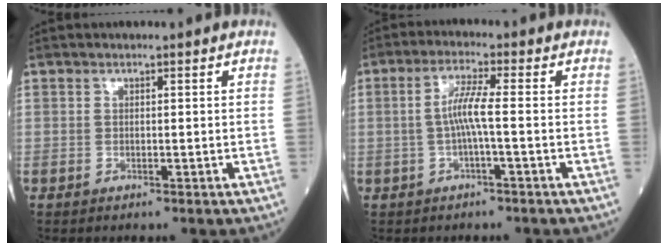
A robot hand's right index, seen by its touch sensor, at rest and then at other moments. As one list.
[{"total": 4.6, "force": [-0.5, -0.2, 4.5], "torque": [-0.092, 0.010, -0.010]}]